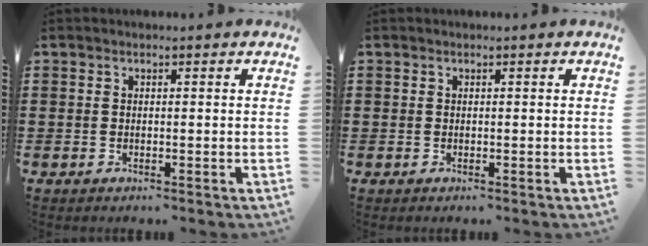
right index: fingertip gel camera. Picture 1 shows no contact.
{"total": 0.0}